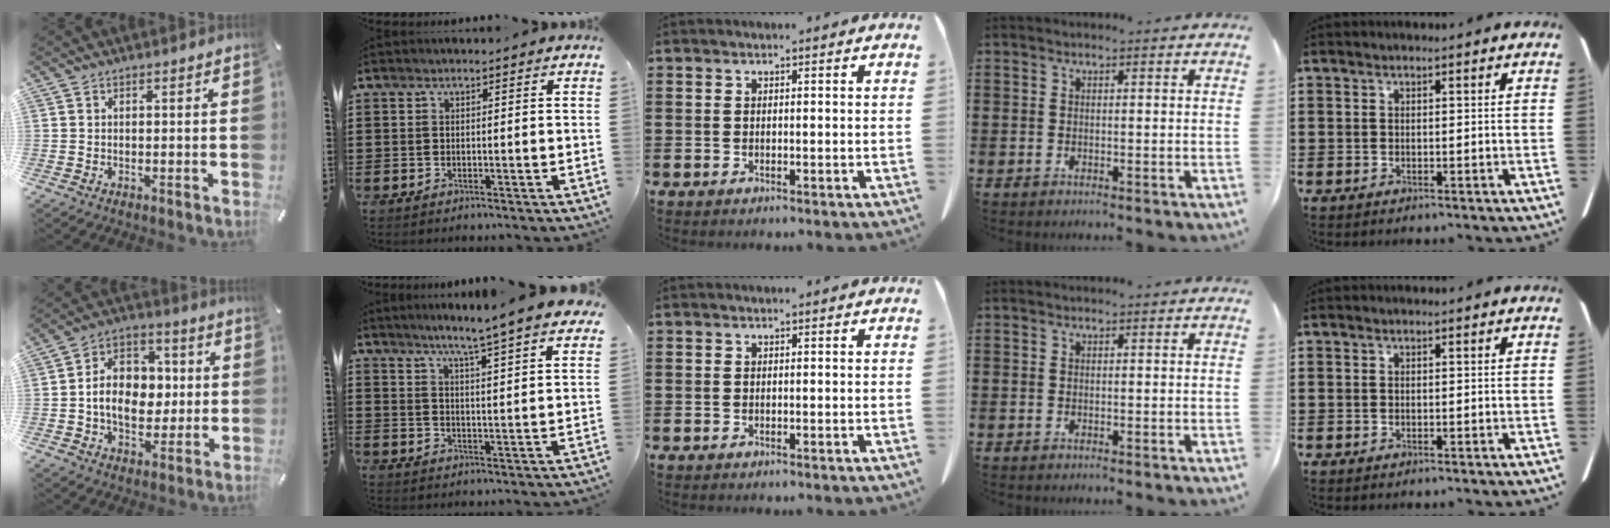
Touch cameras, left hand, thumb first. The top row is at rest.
{"thumb": {"total": 12.5, "force": [-0.7, 9.9, 7.7], "torque": [-0.126, 0.018, -0.007]}, "index": {"total": 5.5, "force": [4.8, -1.4, 2.3], "torque": [-0.064, -0.033, 0.077]}}